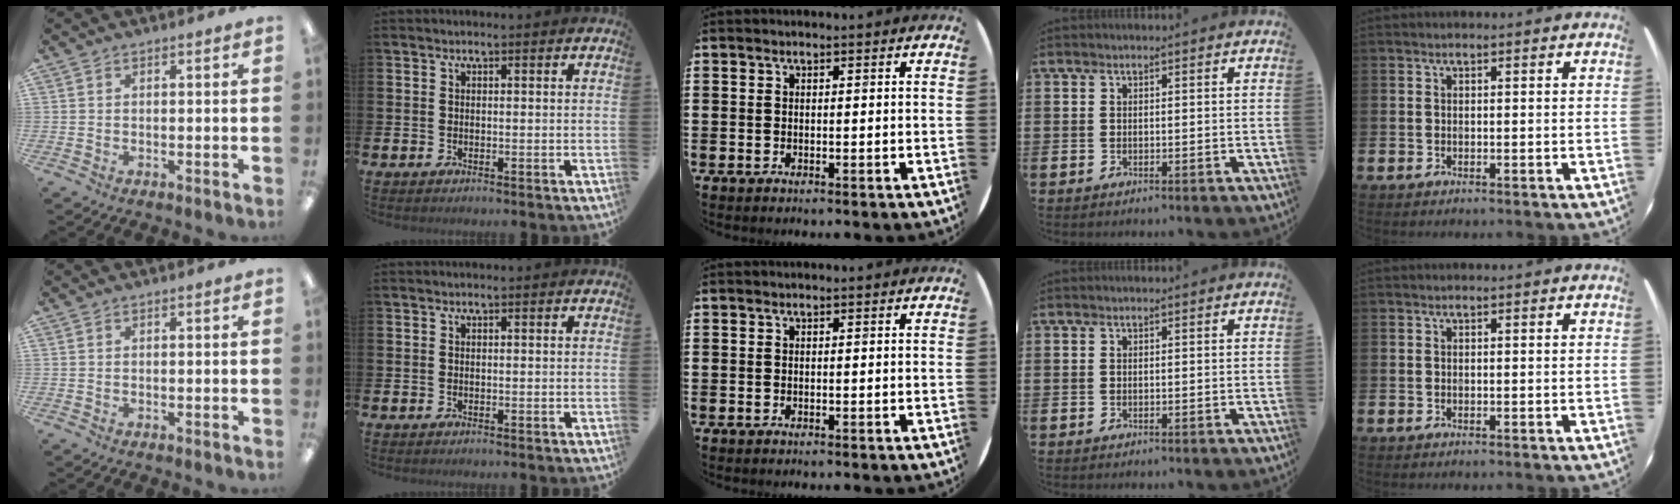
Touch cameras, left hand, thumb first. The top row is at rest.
{}